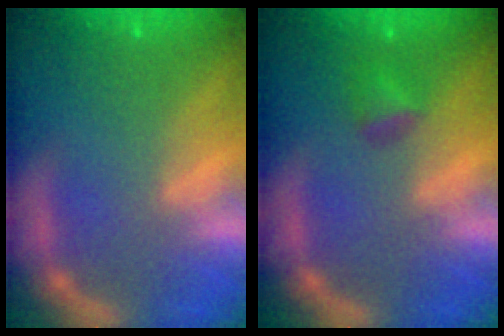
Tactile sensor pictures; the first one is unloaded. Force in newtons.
{"total": 1.9}